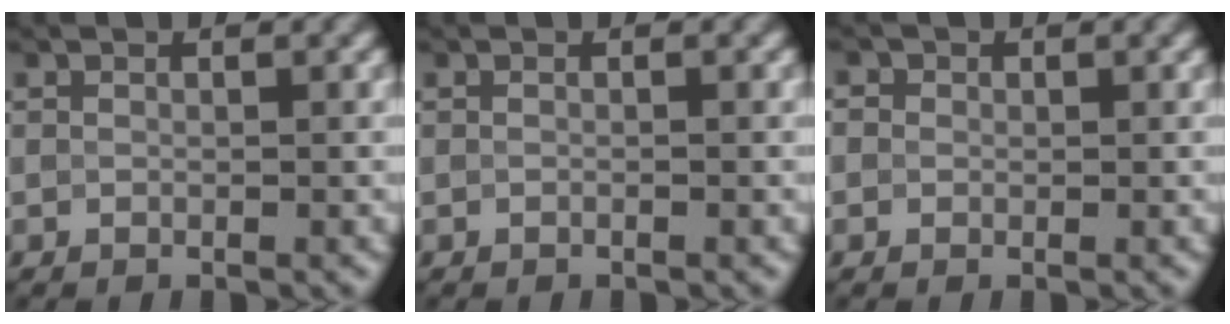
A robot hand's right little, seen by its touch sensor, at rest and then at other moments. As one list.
[{"total": 0.0}, {"total": 1.3, "force": [0.5, 1.1, 0.3], "torque": [0.001, 0.009, -0.006]}]